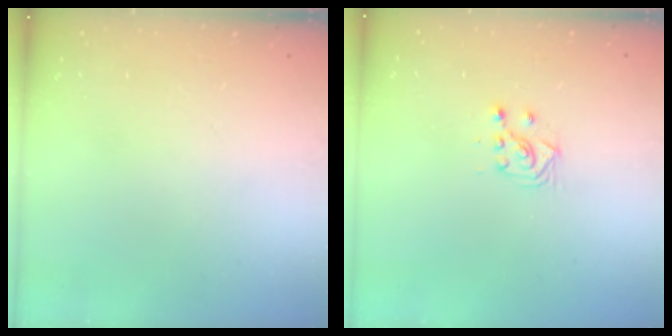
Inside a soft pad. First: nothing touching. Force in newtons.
{"total": 3.9, "press": 3.8, "slide": 0.8}